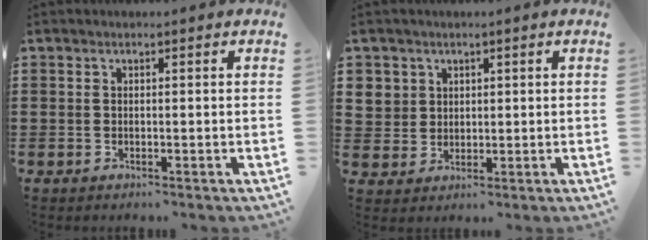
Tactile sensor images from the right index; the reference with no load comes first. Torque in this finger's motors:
{"motor_torque": [-0.43, 0.34, 0.08, 0.01]}